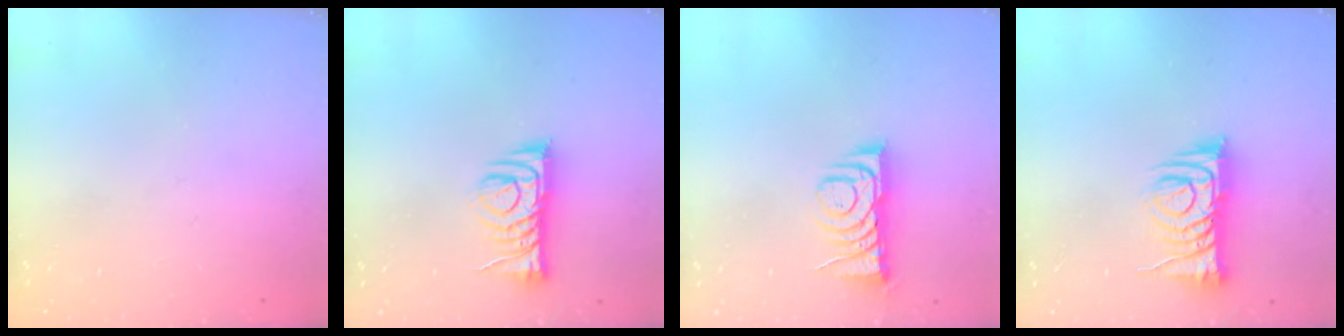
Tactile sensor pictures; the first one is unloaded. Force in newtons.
{"total": 8.2, "press": 8.2, "slide": 0.6}
{"total": 7.2, "press": 7.2, "slide": 0.3}
{"total": 9.7, "press": 9.7, "slide": 0.3}